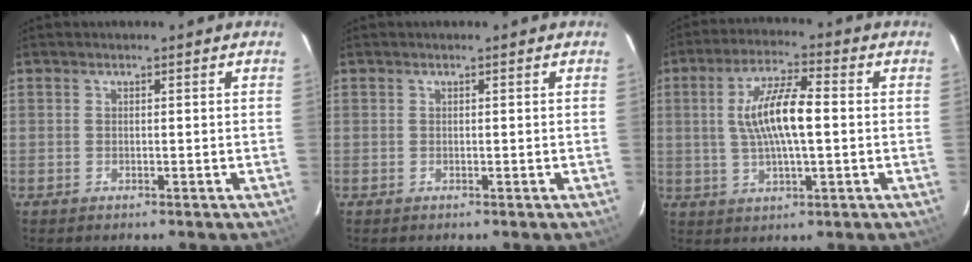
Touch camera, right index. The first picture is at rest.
{"total": 0.0}
{"total": 10.6, "force": [0.5, 2.6, 10.3], "torque": [-0.195, 0.008, 0.012]}